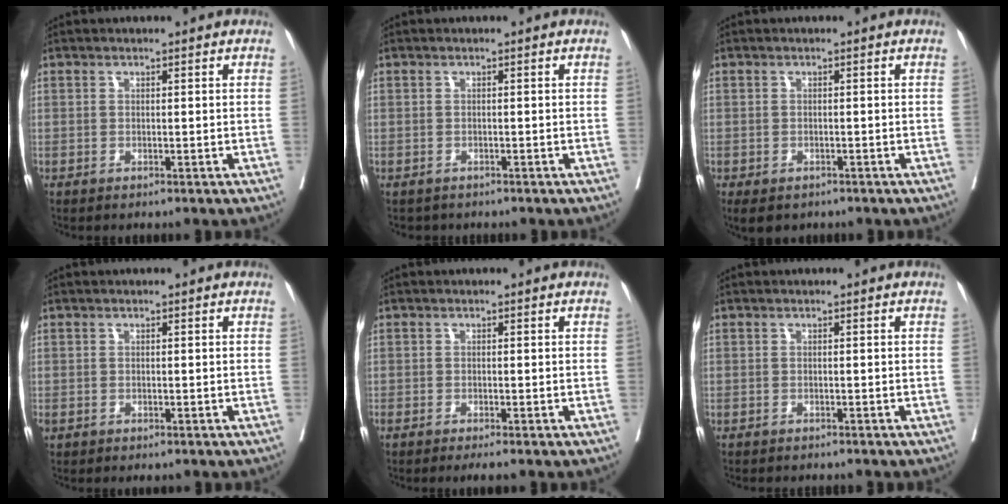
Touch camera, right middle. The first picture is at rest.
{"total": 1.6, "force": [-1.4, 0.9, 0.0], "torque": [-0.009, -0.002, -0.022]}
{"total": 4.5, "force": [-3.3, 2.5, 1.8], "torque": [-0.025, -0.005, -0.043]}
{"total": 1.0, "force": [-0.6, 0.6, 0.4], "torque": [-0.011, 0.000, -0.008]}
{"total": 2.3, "force": [-1.9, 0.0, 1.3], "torque": [-0.017, -0.006, -0.030]}
{"total": 3.6, "force": [-3.3, 0.8, 1.3], "torque": [-0.018, -0.005, -0.041]}